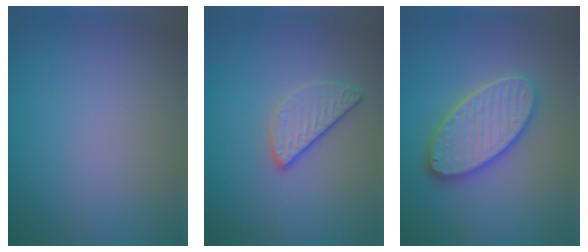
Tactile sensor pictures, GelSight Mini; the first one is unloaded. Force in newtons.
{"total": 2.7, "press": 2.3, "slide": 1.3}
{"total": 5.8, "press": 5.8, "slide": 0.6}